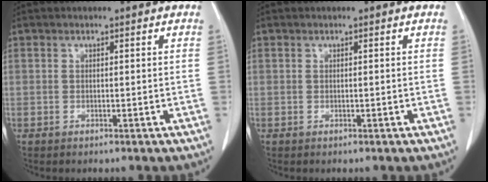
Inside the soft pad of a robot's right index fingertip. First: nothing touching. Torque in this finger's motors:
{"motor_torque": [0.00, 0.00, 0.00, 0.00]}